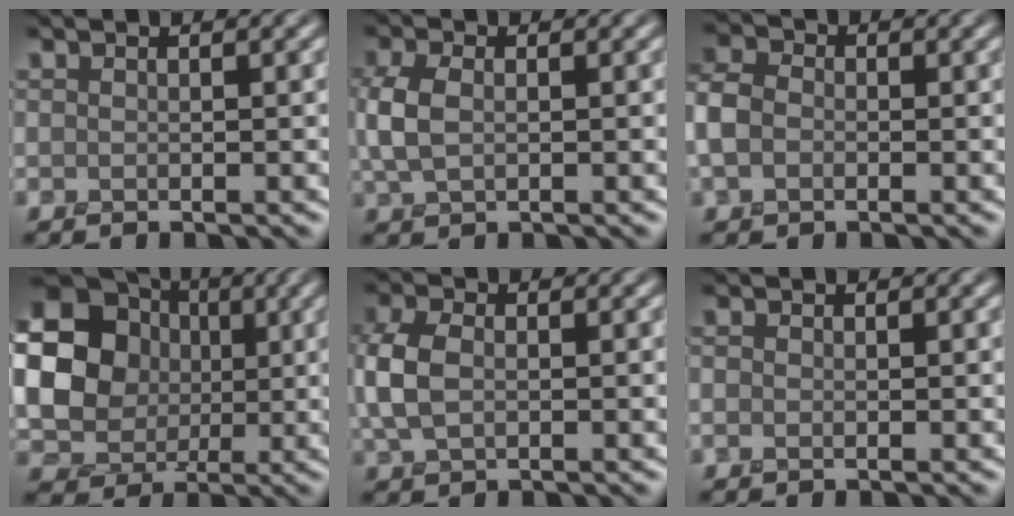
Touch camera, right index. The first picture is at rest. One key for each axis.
{"total": 2.6, "fx": 0.0, "fy": 1.5, "fz": 2.1, "tx": -0.060, "ty": 0.003, "tz": 0.001}
{"total": 3.1, "fx": -0.8, "fy": 2.4, "fz": 1.8, "tx": -0.050, "ty": 0.006, "tz": -0.020}
{"total": 20.3, "fx": 3.3, "fy": 18.7, "fz": 7.2, "tx": -0.202, "ty": 0.006, "tz": 0.029}
{"total": 3.6, "fx": -0.2, "fy": 2.3, "fz": 2.7, "tx": -0.076, "ty": 0.003, "tz": -0.006}
{"total": 0.0}